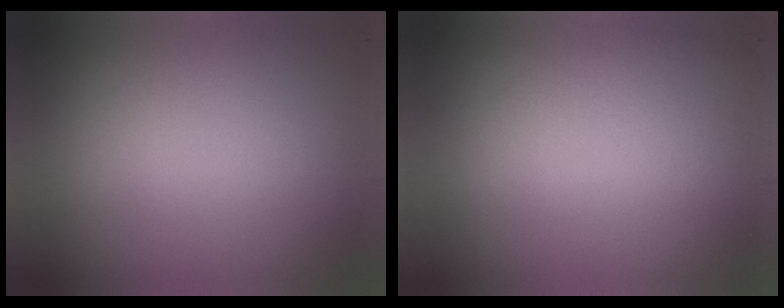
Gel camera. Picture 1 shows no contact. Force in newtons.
{"total": 1.4}